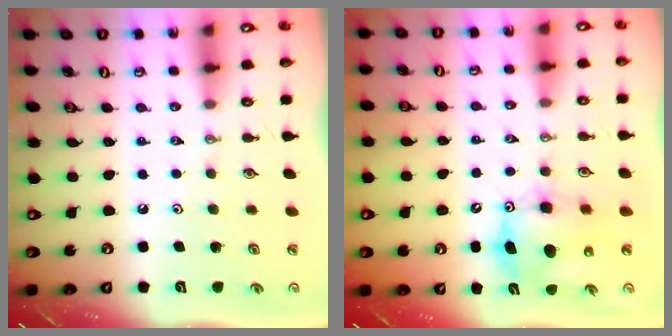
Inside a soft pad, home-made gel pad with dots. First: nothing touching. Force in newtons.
{"total": 9.1, "press": 9.0, "slide": 0.6}